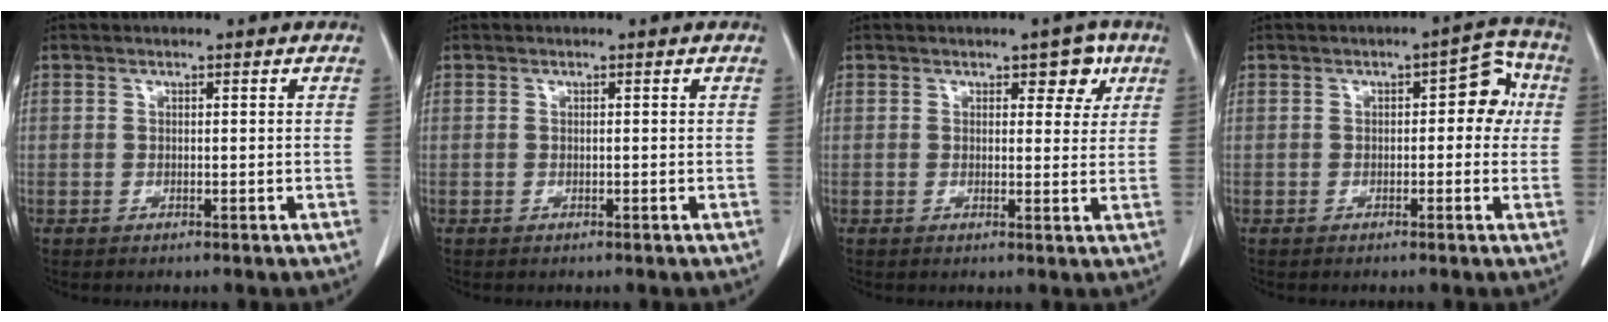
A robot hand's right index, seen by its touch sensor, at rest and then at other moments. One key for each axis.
{"total": 0.0}
{"total": 3.7, "fx": 1.9, "fy": 2.1, "fz": 2.4, "tx": -0.018, "ty": 0.004, "tz": 0.022}
{"total": 5.6, "fx": 0.5, "fy": 2.8, "fz": 4.8, "tx": -0.044, "ty": 0.029, "tz": 0.001}